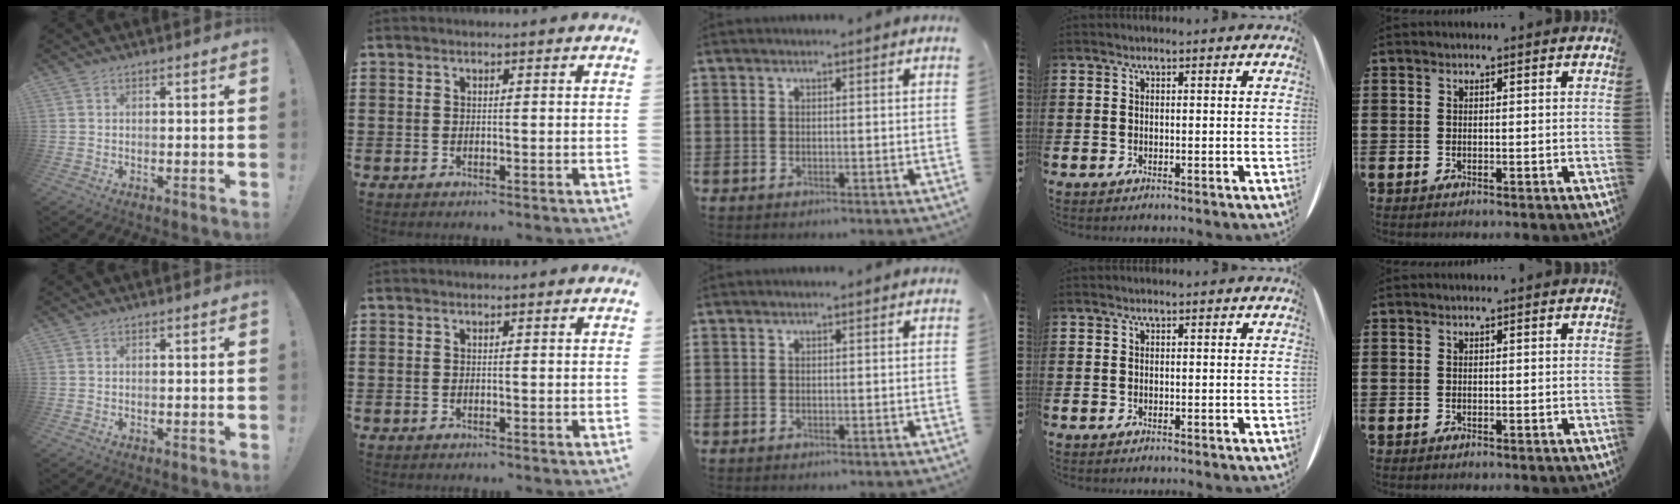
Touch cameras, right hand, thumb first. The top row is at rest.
{}